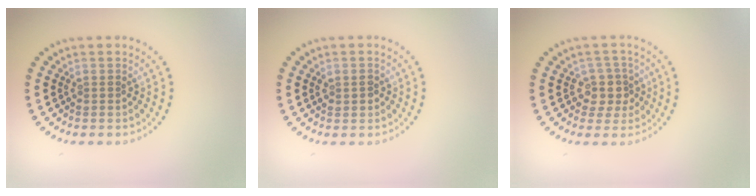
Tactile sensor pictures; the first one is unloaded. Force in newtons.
{"total": 1.3, "press": 1.3, "slide": 0.2}
{"total": 2.5, "press": 2.0, "slide": 1.4}